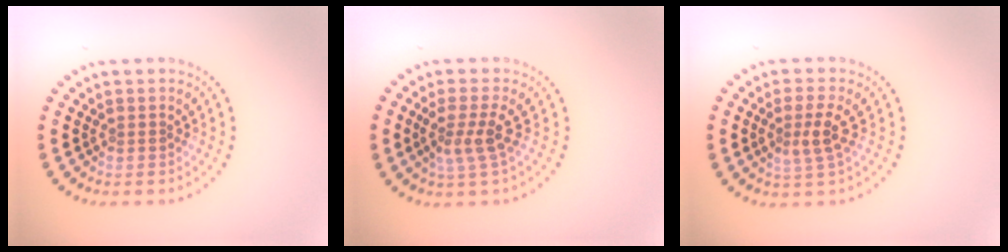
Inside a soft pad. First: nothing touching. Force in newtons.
{"total": 2.8, "press": 2.1, "slide": 1.9}
{"total": 2.4, "press": 2.2, "slide": 1.0}